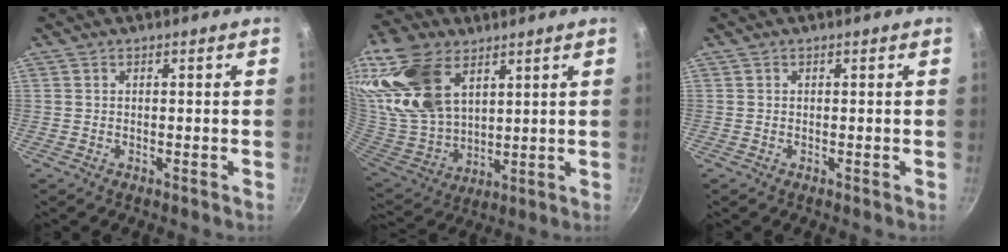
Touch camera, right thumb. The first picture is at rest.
{"total": 21.6, "force": [10.2, 13.5, 13.5], "torque": [-0.272, -0.029, 0.209]}
{"total": 0.0}